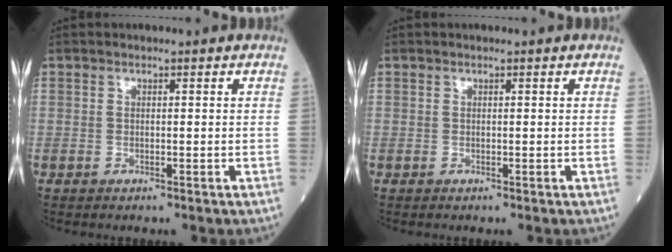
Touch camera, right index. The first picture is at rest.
{"total": 0.0}